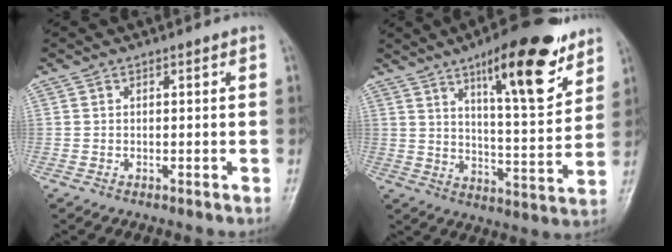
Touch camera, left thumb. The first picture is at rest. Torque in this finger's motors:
{"motor_torque": [1.07, 1.11, 1.61, -1.16, 0.14]}